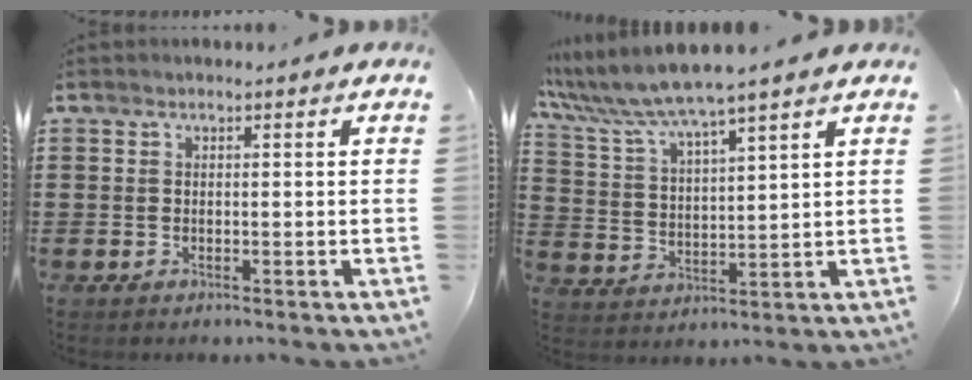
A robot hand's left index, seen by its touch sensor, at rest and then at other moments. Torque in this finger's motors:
{"motor_torque": [1.05, -1.09, 0.60, 0.21]}